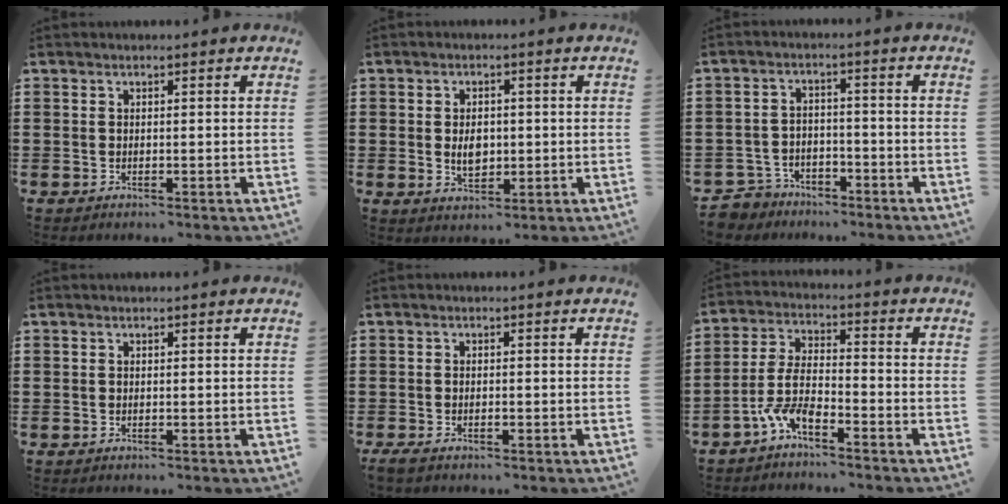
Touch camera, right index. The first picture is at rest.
{"total": 3.7, "force": [0.0, 2.6, 2.6], "torque": [-0.047, 0.004, -0.004]}
{"total": 3.8, "force": [-3.5, 1.5, 0.0], "torque": [-0.016, 0.003, -0.077]}
{"total": 0.0}
{"total": 1.2, "force": [-0.7, 0.5, 0.8], "torque": [-0.023, -0.004, -0.016]}
{"total": 6.2, "force": [-4.2, 1.7, 4.2], "torque": [-0.115, -0.008, -0.090]}